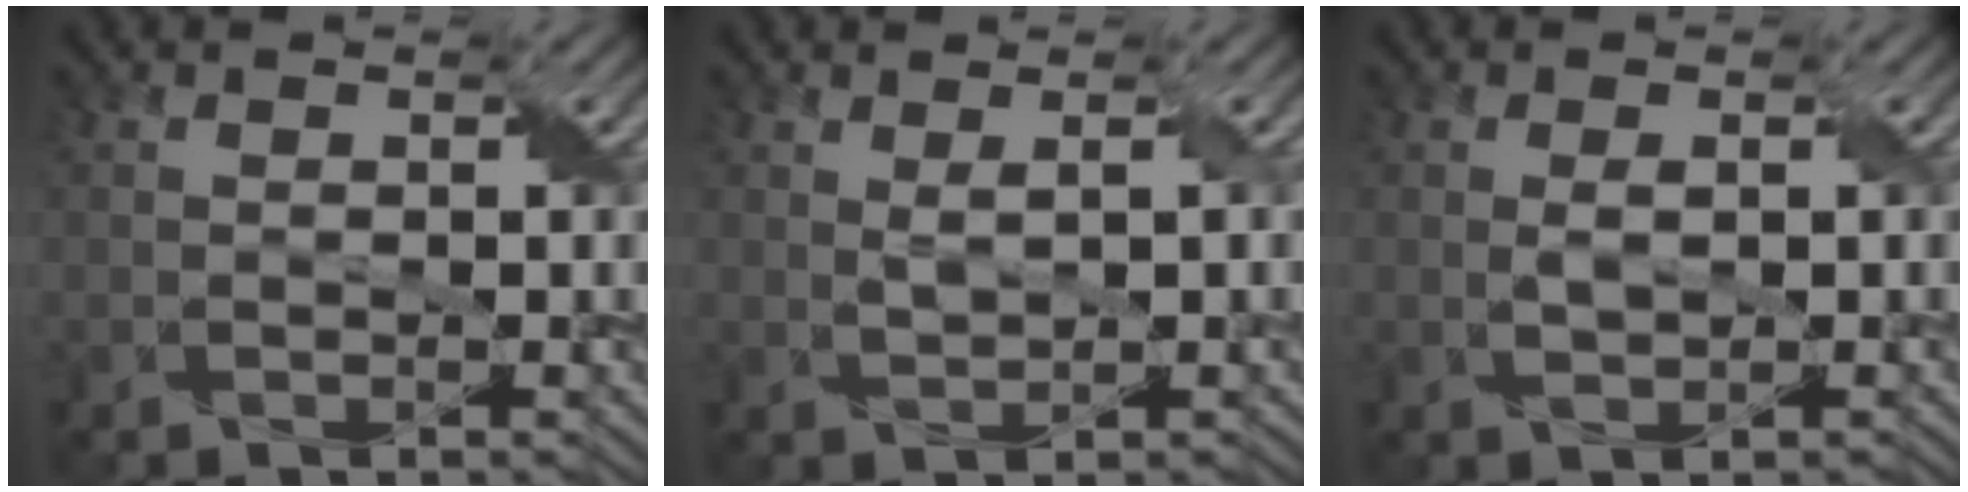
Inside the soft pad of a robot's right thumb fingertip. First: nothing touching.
{"total": 1.6, "force": [0.7, 0.2, 1.3], "torque": [-0.034, 0.001, 0.018]}
{"total": 1.6, "force": [0.2, 0.7, 1.5], "torque": [-0.036, 0.001, 0.008]}